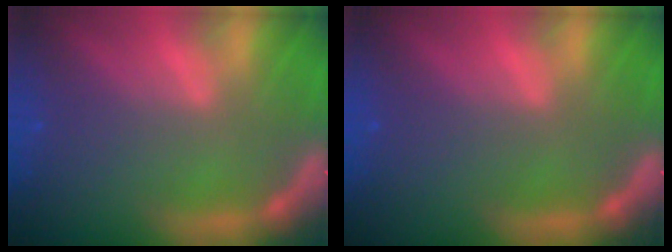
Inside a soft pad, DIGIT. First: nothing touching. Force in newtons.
{"total": 0.0}